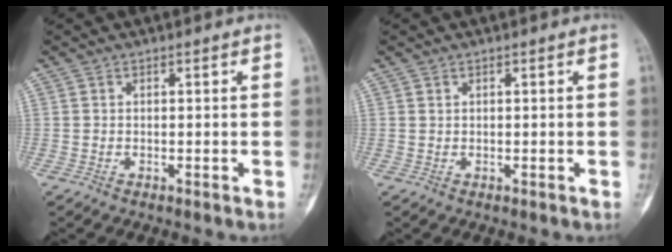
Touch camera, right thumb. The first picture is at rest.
{"total": 0.0}